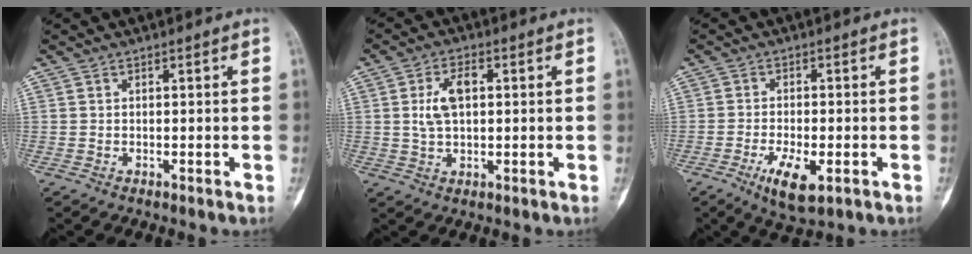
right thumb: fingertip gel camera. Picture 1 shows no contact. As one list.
[{"total": 6.4, "force": [1.0, 3.6, 5.2], "torque": [-0.099, 0.008, 0.019]}, {"total": 7.2, "force": [-3.0, 2.6, 5.9], "torque": [-0.105, -0.005, -0.046]}]